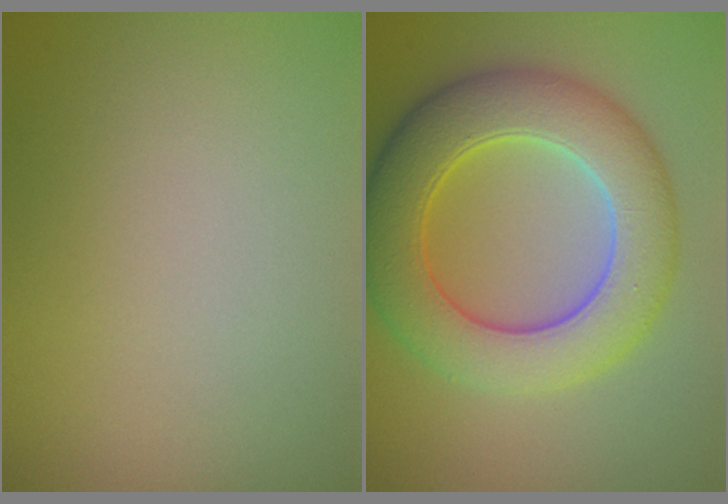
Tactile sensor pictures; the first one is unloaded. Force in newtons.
{"total": 8.8, "press": 8.8, "slide": 0.2}